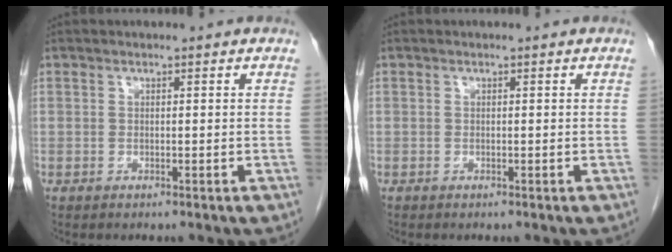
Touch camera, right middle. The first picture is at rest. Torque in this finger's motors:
{"motor_torque": [-0.68, -0.07, -0.25, -0.07]}